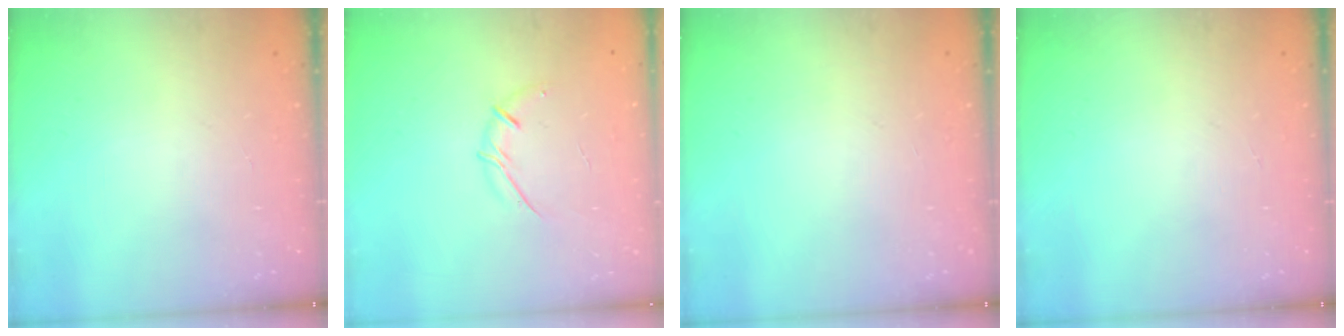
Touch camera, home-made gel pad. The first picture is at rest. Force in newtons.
{"total": 6.1, "press": 6.0, "slide": 1.1}
{"total": 0.0}
{"total": 0.0}